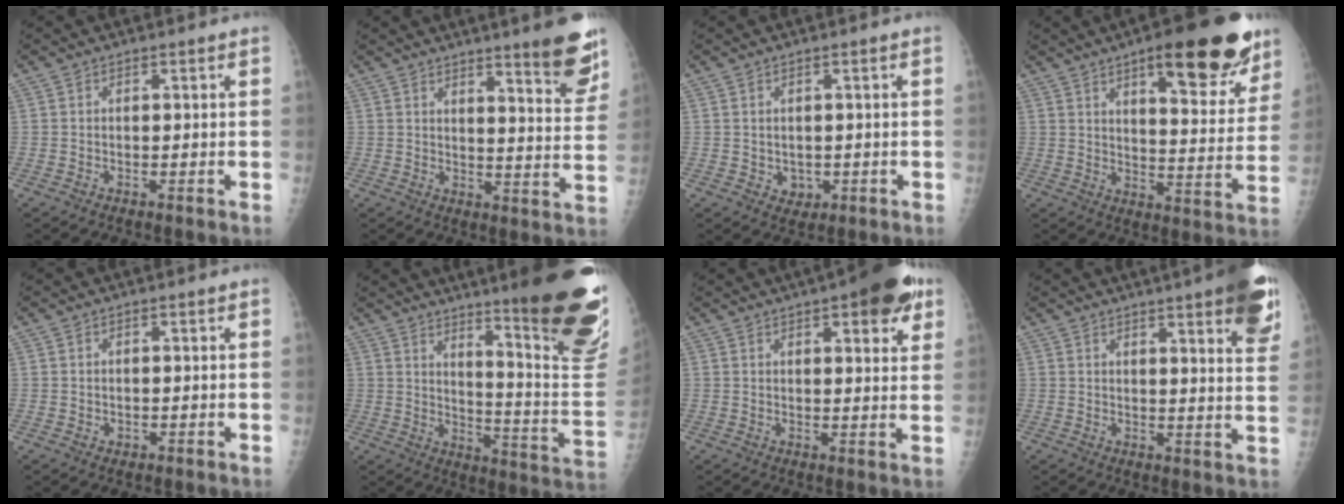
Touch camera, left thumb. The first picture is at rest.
{"total": 10.9, "force": [7.7, 1.3, 7.6], "torque": [-0.074, -0.057, 0.102]}
{"total": 2.5, "force": [-0.2, 2.1, 1.3], "torque": [-0.010, -0.001, 0.005]}
{"total": 20.9, "force": [12.6, 6.5, 15.4], "torque": [-0.169, -0.055, 0.177]}
{"total": 0.7, "force": [0.2, 0.5, 0.4], "torque": [-0.002, -0.002, 0.006]}
{"total": 26.6, "force": [15.8, 3.5, 21.1], "torque": [-0.228, -0.094, 0.222]}
{"total": 12.5, "force": [6.7, 4.0, 9.8], "torque": [-0.100, -0.017, 0.082]}
{"total": 14.5, "force": [8.6, 2.4, 11.4], "torque": [-0.121, -0.034, 0.095]}